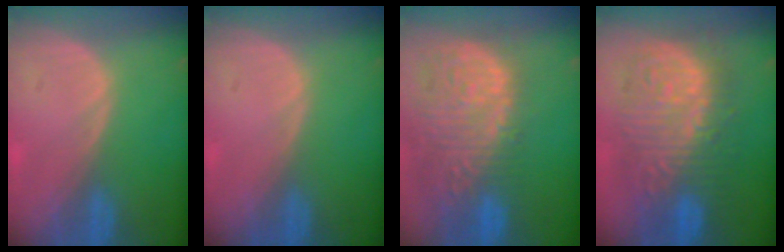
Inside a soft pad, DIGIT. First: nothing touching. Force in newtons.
{"total": 0.0}
{"total": 14.9, "press": 12.3, "slide": 8.3}
{"total": 13.4, "press": 13.3, "slide": 1.2}